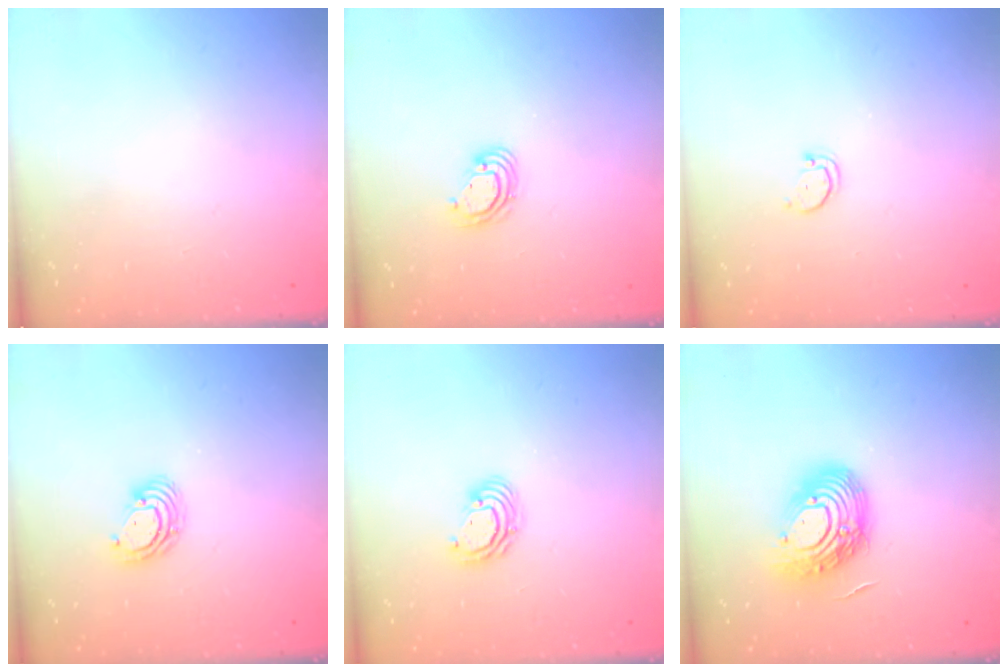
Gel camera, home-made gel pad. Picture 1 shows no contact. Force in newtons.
{"total": 5.7, "press": 5.7, "slide": 0.5}
{"total": 1.8, "press": 1.8, "slide": 0.1}
{"total": 5.2, "press": 5.2, "slide": 0.3}
{"total": 5.7, "press": 5.7, "slide": 0.2}
{"total": 14.8, "press": 14.7, "slide": 1.5}